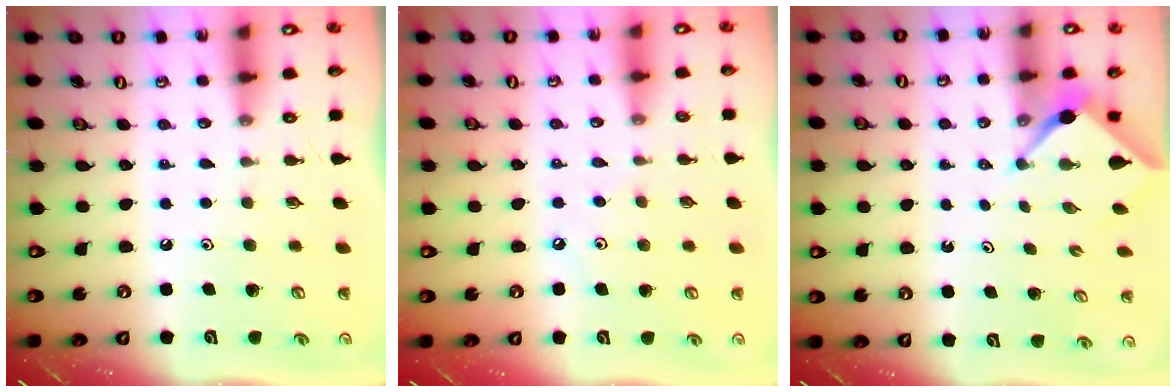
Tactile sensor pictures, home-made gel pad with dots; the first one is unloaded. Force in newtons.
{"total": 3.1, "press": 3.1, "slide": 0.4}
{"total": 2.5, "press": 2.5, "slide": 0.3}